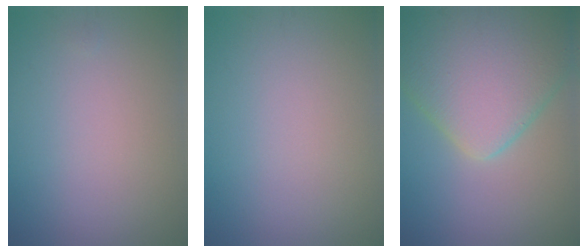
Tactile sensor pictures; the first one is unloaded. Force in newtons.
{"total": 0.0}
{"total": 10.4, "press": 10.4, "slide": 0.6}